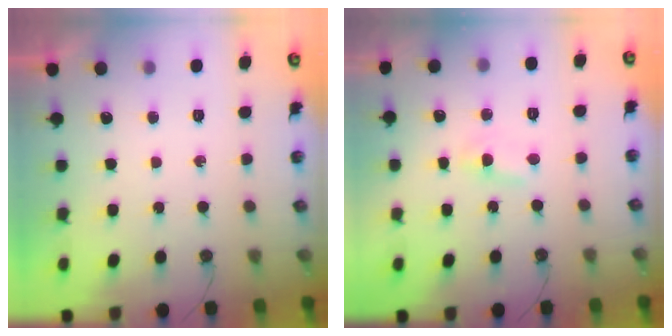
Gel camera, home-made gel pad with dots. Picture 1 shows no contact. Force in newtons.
{"total": 2.5, "press": 2.5, "slide": 0.3}